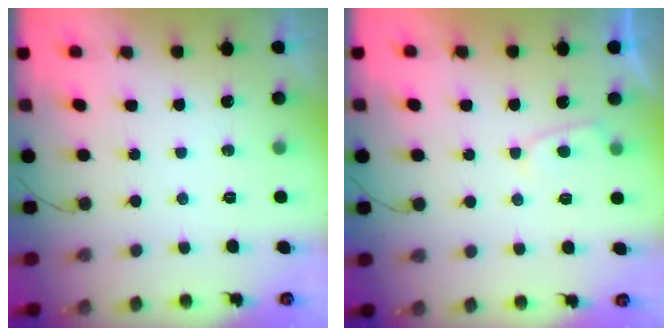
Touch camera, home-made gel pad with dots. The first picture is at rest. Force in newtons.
{"total": 3.2, "press": 3.2, "slide": 0.3}